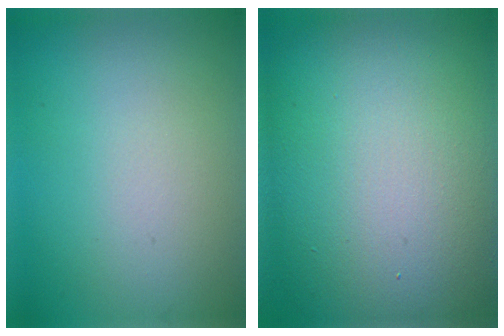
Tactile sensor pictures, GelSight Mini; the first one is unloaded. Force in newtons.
{"total": 18.5, "press": 18.5, "slide": 0.7}